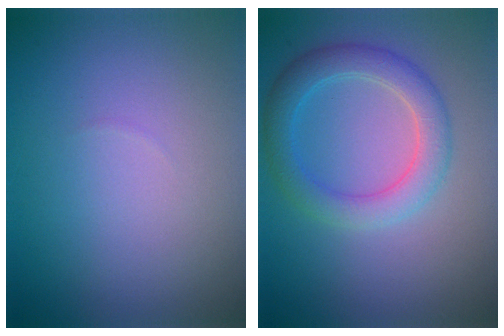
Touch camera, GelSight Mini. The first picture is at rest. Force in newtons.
{"total": 3.9, "press": 3.9, "slide": 0.3}